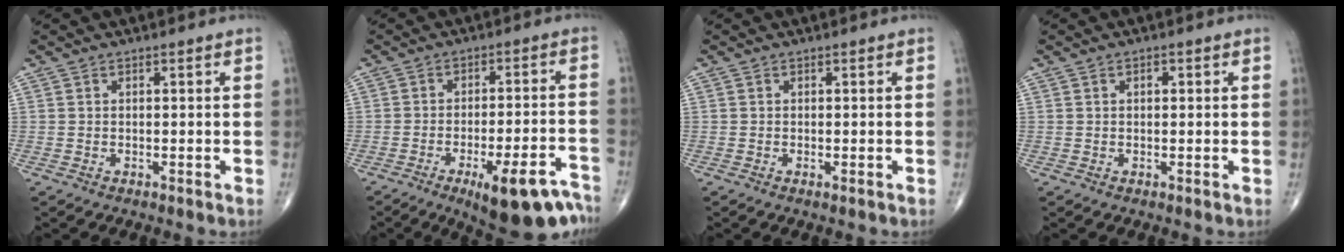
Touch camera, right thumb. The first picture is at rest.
{"total": 15.3, "force": [-9.9, 4.6, 10.7], "torque": [-0.100, 0.063, -0.137]}
{"total": 0.0}
{"total": 1.2, "force": [0.4, 0.7, 0.9], "torque": [-0.013, 0.001, 0.006]}